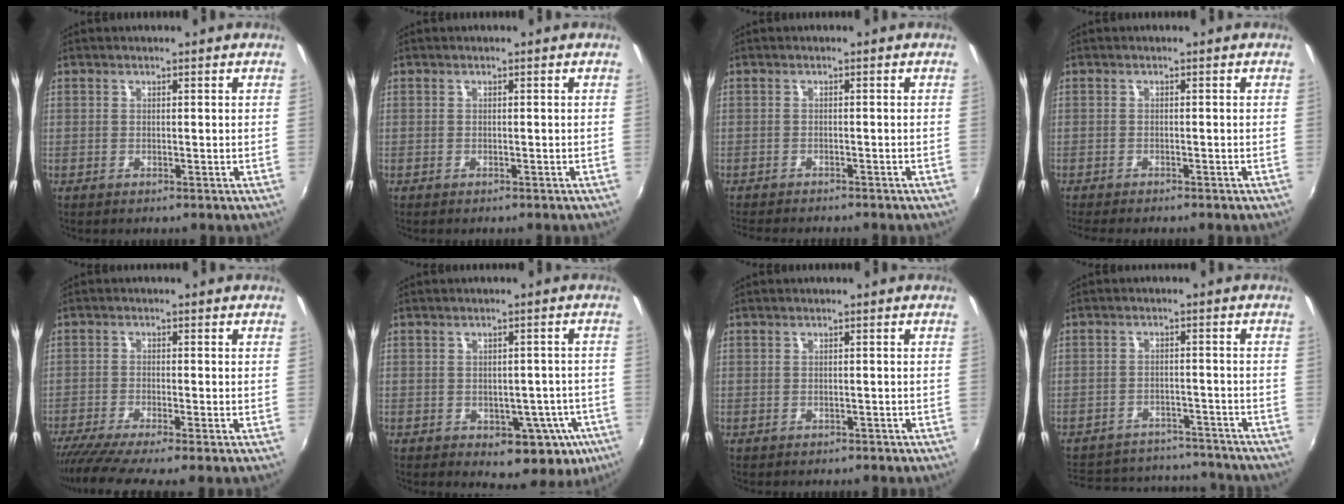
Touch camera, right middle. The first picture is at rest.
{"total": 0.5, "force": [-0.5, -0.2, 0.0], "torque": [0.000, -0.002, -0.008]}
{"total": 5.5, "force": [-5.2, 0.5, 1.9], "torque": [-0.048, -0.016, -0.081]}
{"total": 4.0, "force": [-3.6, 0.4, 1.7], "torque": [-0.036, -0.019, -0.060]}
{"total": 7.2, "force": [-5.8, -1.0, 4.1], "torque": [-0.093, -0.033, -0.104]}
{"total": 9.5, "force": [-3.9, 6.3, 5.9], "torque": [-0.060, 0.016, -0.032]}
{"total": 0.7, "force": [-0.6, 0.4, 0.0], "torque": [0.000, -0.001, -0.006]}
{"total": 17.2, "force": [-14.9, 6.9, 5.3], "torque": [-0.128, 0.036, -0.187]}